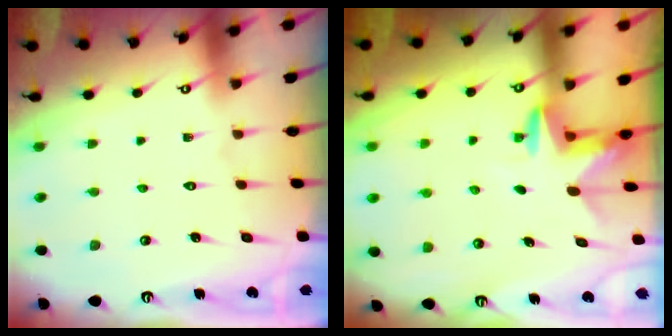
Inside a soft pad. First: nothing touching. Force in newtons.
{"total": 3.2, "press": 3.2, "slide": 0.3}